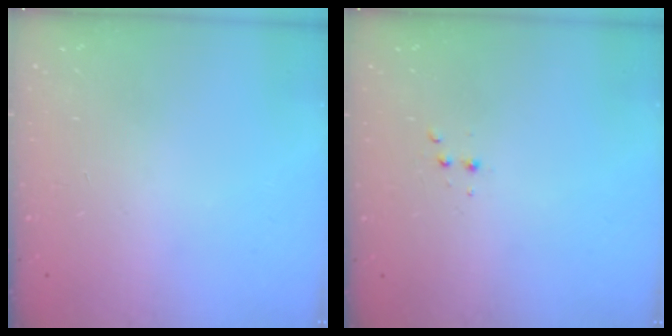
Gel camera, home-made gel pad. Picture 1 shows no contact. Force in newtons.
{"total": 2.5, "press": 2.4, "slide": 0.5}